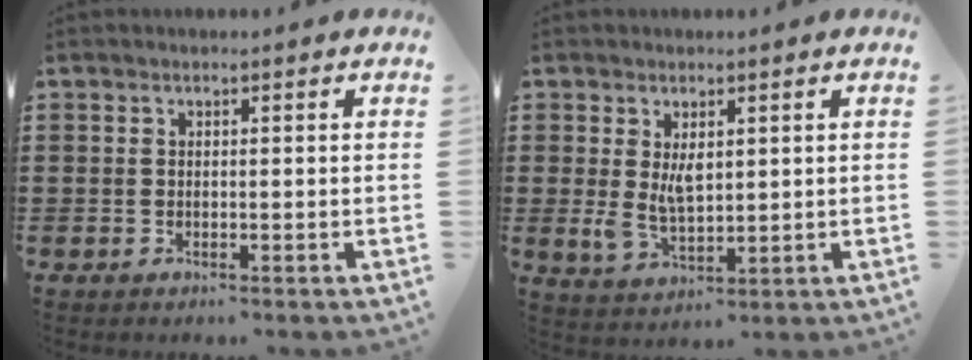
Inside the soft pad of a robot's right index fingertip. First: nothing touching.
{"total": 4.6, "force": [1.0, 2.5, 3.7], "torque": [-0.069, 0.000, 0.018]}